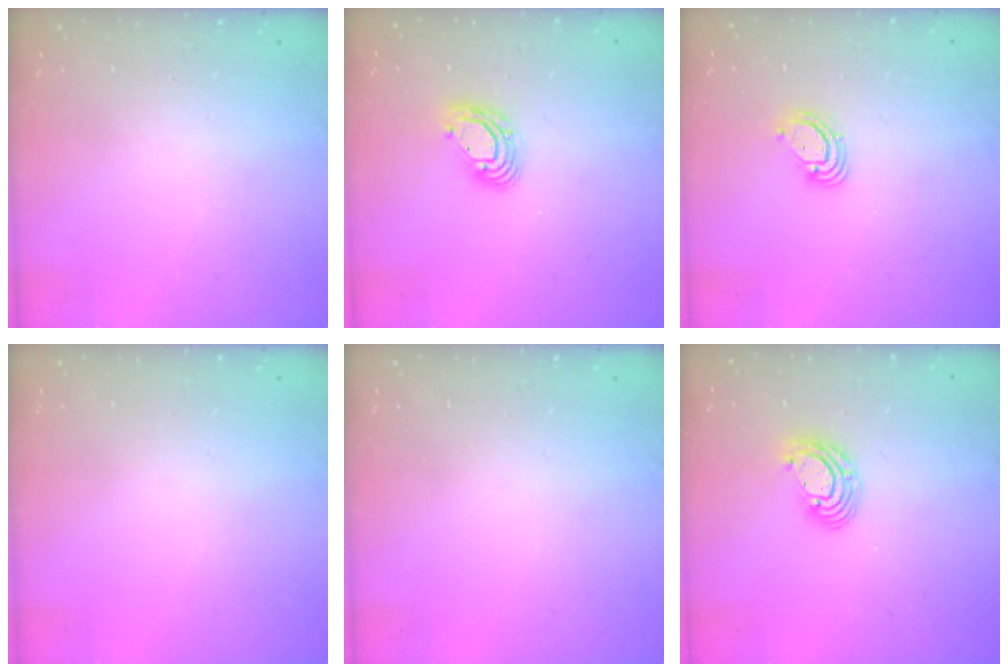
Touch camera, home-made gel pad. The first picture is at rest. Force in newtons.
{"total": 8.7, "press": 8.6, "slide": 1.4}
{"total": 3.6, "press": 3.6, "slide": 0.3}
{"total": 0.0}
{"total": 0.0}
{"total": 7.6, "press": 7.5, "slide": 1.2}